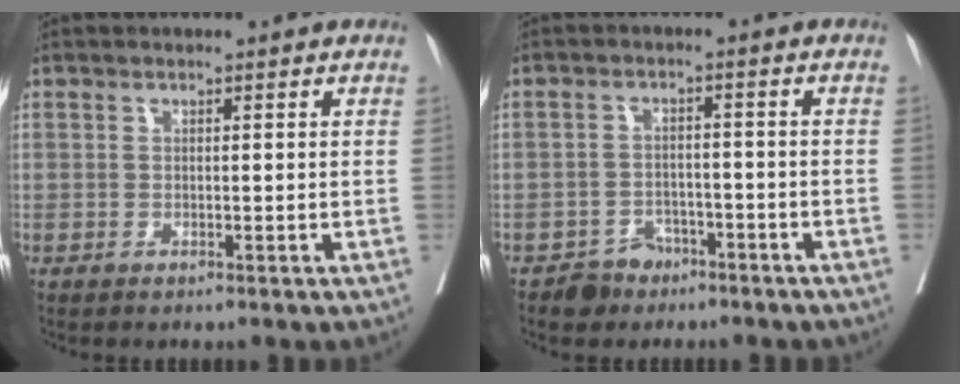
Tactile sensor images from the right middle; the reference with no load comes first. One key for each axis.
{"total": 3.9, "fx": -2.7, "fy": 2.8, "fz": 0.4, "tx": -0.007, "ty": 0.010, "tz": -0.037}